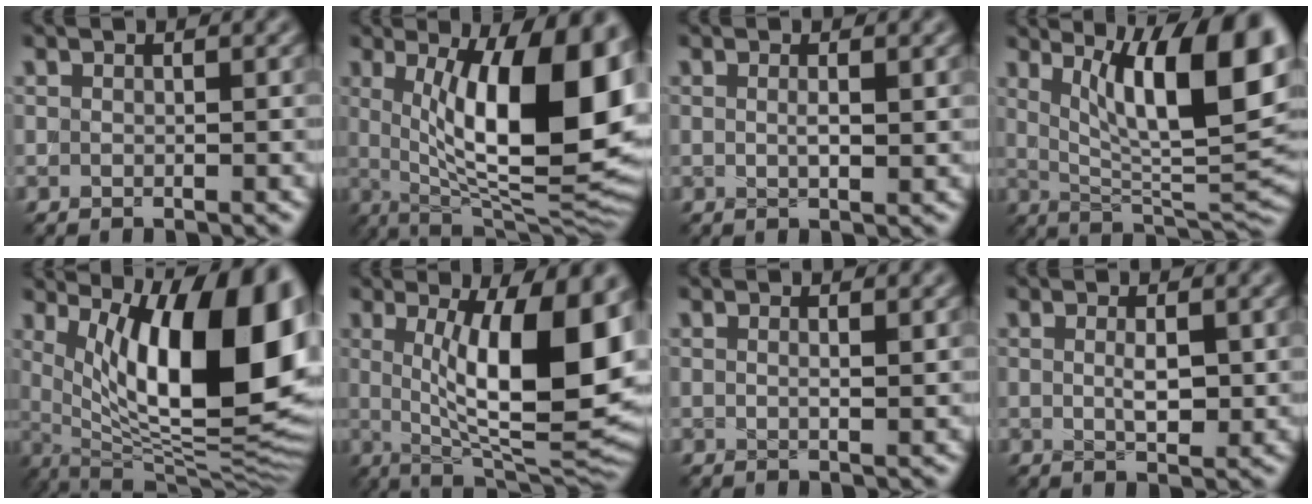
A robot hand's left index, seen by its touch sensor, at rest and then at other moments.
{"total": 15.8, "force": [2.9, 5.4, 14.5], "torque": [-0.178, 0.004, 0.041]}
{"total": 1.2, "force": [0.8, 0.2, 0.9], "torque": [-0.015, 0.000, 0.010]}
{"total": 13.0, "force": [5.3, 3.6, 11.3], "torque": [-0.152, -0.002, 0.085]}
{"total": 15.3, "force": [4.1, 5.4, 13.7], "torque": [-0.169, -0.004, 0.067]}
{"total": 14.0, "force": [2.4, 4.3, 13.1], "torque": [-0.164, -0.008, 0.036]}
{"total": 1.0, "force": [0.8, 0.1, 0.5], "torque": [-0.007, 0.001, 0.009]}
{"total": 1.9, "force": [0.8, 0.6, 1.6], "torque": [-0.033, -0.002, 0.014]}